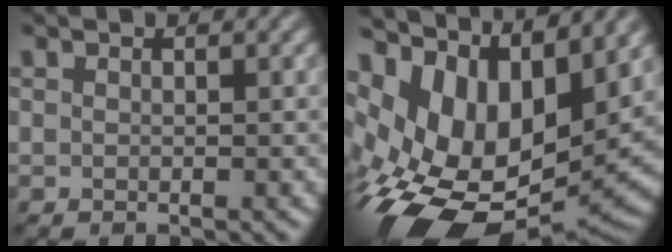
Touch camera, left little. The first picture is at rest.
{"total": 16.0, "force": [1.0, 9.8, 12.6], "torque": [-0.229, -0.001, 0.024]}